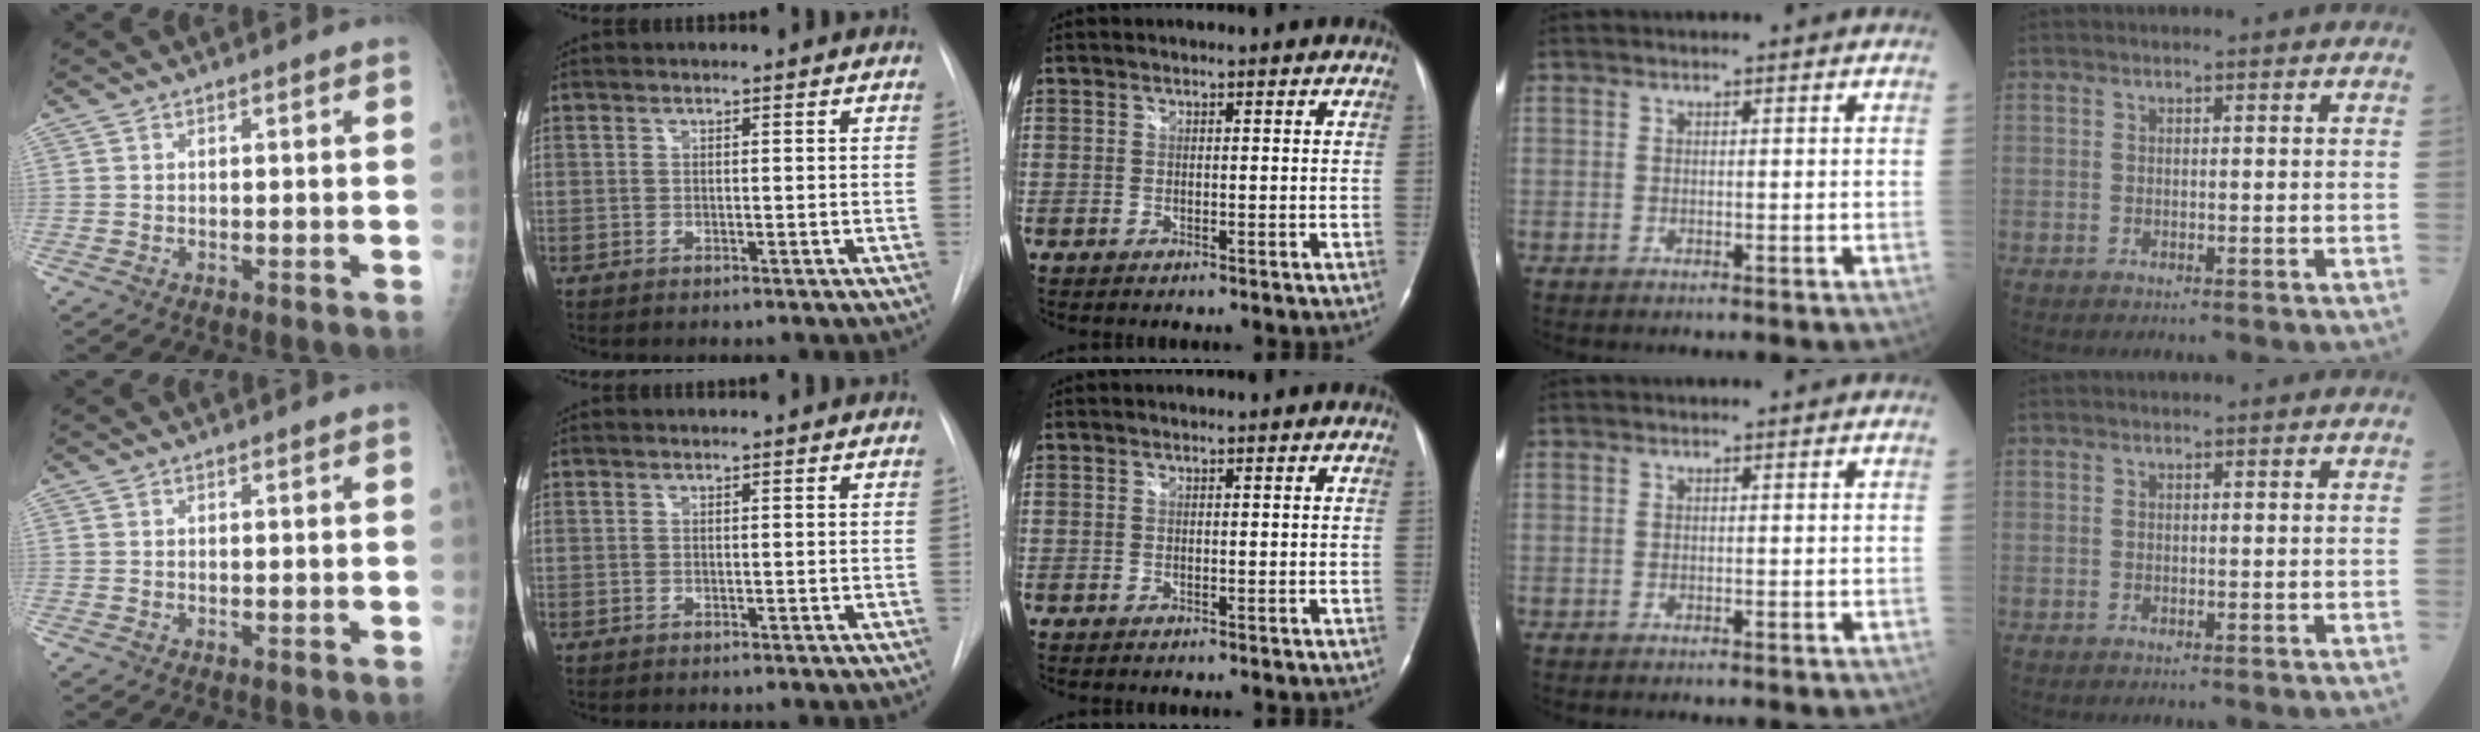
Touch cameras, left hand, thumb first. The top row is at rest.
{}